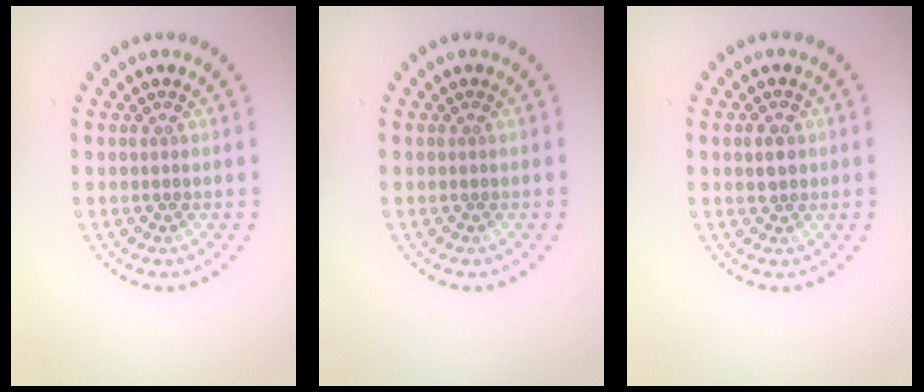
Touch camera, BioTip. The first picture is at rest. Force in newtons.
{"total": 0.0}
{"total": 1.7, "press": 1.7, "slide": 0.1}